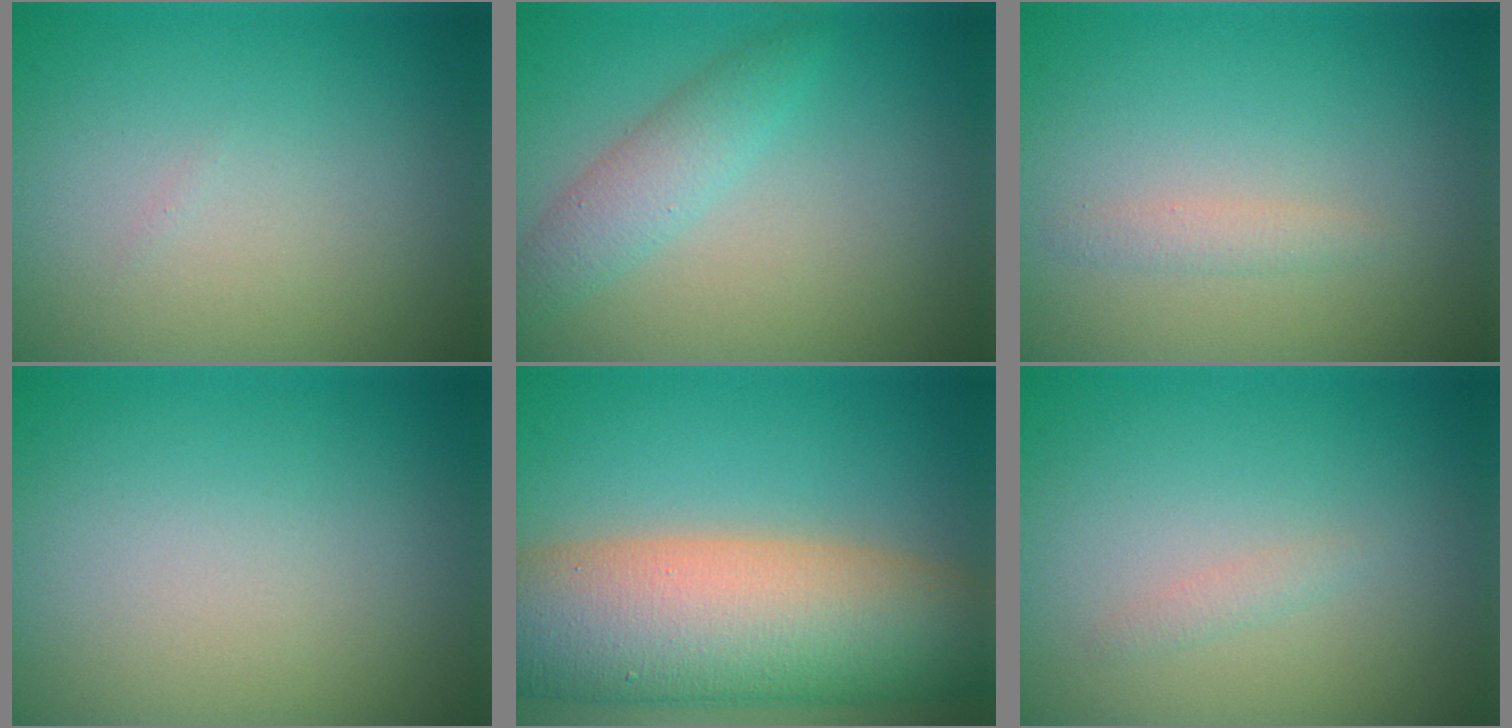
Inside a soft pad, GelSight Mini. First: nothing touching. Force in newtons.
{"total": 2.6, "press": 2.6, "slide": 0.0}
{"total": 1.0, "press": 1.0, "slide": 0.0}
{"total": 0.0}
{"total": 13.4, "press": 13.4, "slide": 0.6}
{"total": 0.7, "press": 0.7, "slide": 0.0}